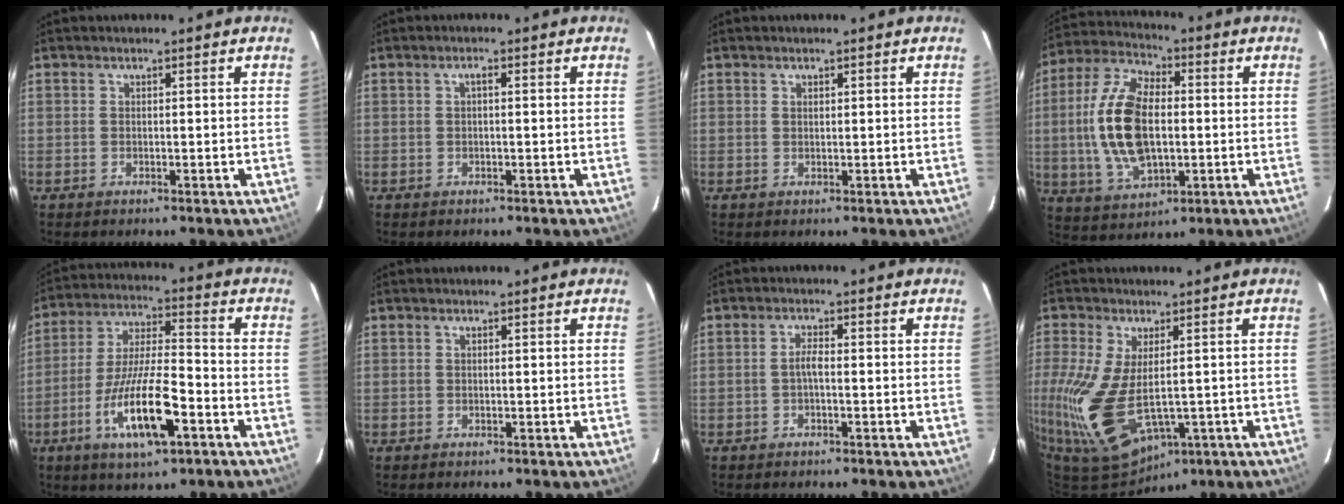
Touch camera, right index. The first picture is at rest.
{"total": 1.0, "force": [0.1, 0.3, 1.0], "torque": [-0.018, 0.006, -0.001]}
{"total": 0.5, "force": [0.4, 0.3, 0.2], "torque": [-0.004, 0.002, 0.007]}
{"total": 16.5, "force": [-0.4, 8.5, 14.1], "torque": [-0.296, 0.009, -0.003]}
{"total": 15.2, "force": [-6.9, 3.6, 13.1], "torque": [-0.271, -0.015, -0.125]}
{"total": 0.0}
{"total": 1.7, "force": [-0.5, 0.4, 1.6], "torque": [-0.032, 0.006, -0.012]}
{"total": 17.3, "force": [-3.1, 9.3, 14.2], "torque": [-0.316, -0.043, -0.032]}